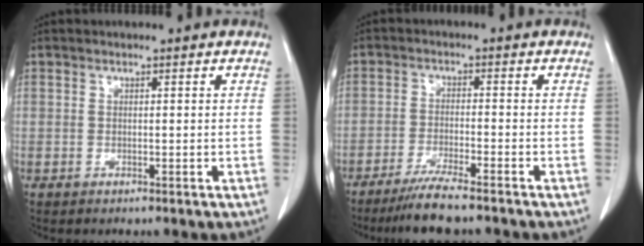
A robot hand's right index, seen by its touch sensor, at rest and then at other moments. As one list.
[{"total": 6.8, "force": [-5.6, -0.1, 3.8], "torque": [-0.063, -0.018, -0.095]}]